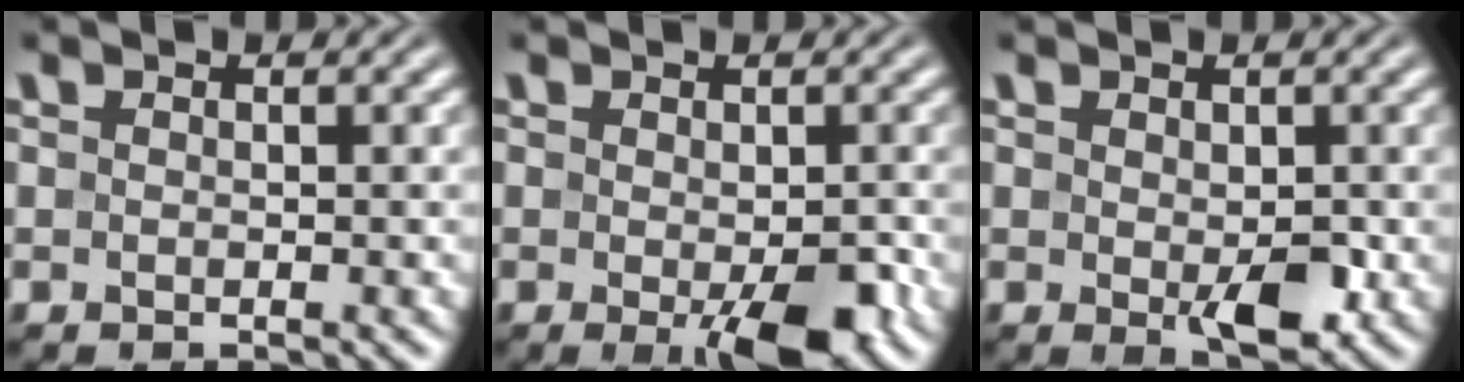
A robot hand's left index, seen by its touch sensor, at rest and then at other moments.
{"total": 5.0, "force": [-1.7, 1.6, 4.4], "torque": [-0.063, -0.009, -0.024]}
{"total": 3.4, "force": [-0.5, 1.6, 2.9], "torque": [-0.045, -0.010, -0.004]}